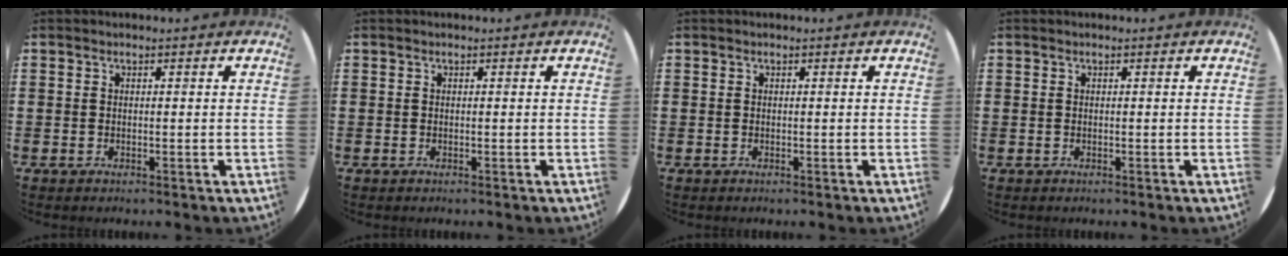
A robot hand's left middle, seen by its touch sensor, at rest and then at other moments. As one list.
[{"total": 0.0}, {"total": 0.0}, {"total": 0.0}]